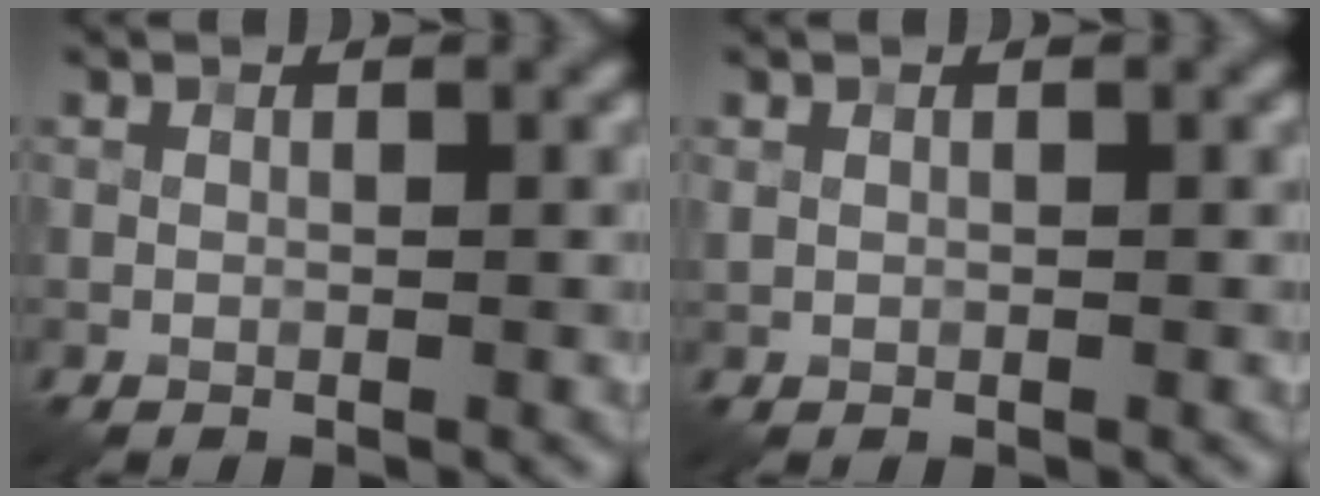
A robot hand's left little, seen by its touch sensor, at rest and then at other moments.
{"total": 0.0}